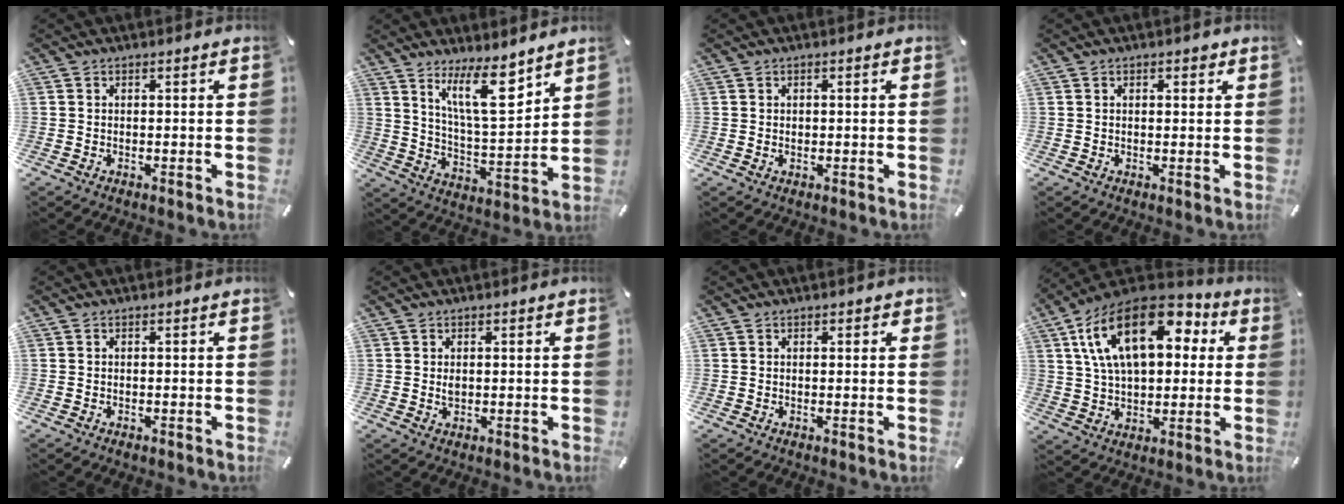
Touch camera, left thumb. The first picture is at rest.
{"total": 14.4, "force": [9.4, 4.4, 10.0], "torque": [-0.175, -0.051, 0.161]}
{"total": 0.8, "force": [0.1, 0.7, 0.3], "torque": [-0.007, 0.003, 0.002]}
{"total": 1.6, "force": [0.7, 0.9, 1.1], "torque": [-0.015, 0.002, 0.010]}
{"total": 0.0}
{"total": 1.2, "force": [0.4, 0.8, 0.8], "torque": [-0.017, 0.001, 0.007]}
{"total": 0.8, "force": [0.4, 0.7, 0.2], "torque": [-0.003, 0.004, 0.007]}
{"total": 21.5, "force": [8.2, 12.3, 15.6], "torque": [-0.309, -0.028, 0.135]}